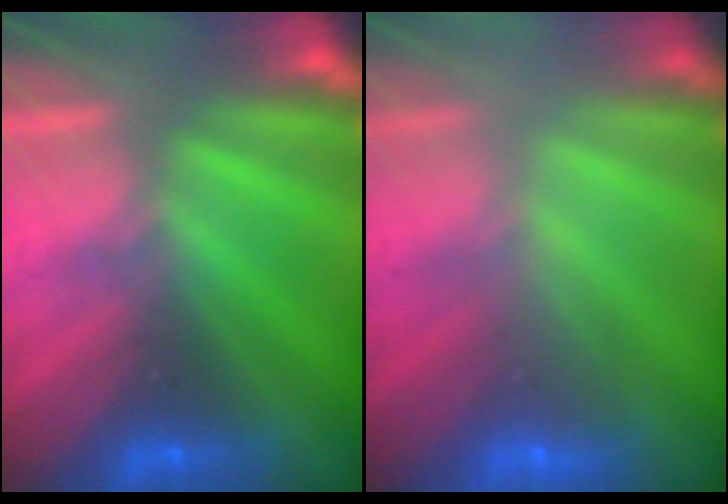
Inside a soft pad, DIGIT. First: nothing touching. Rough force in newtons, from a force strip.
{"total": 2.2}